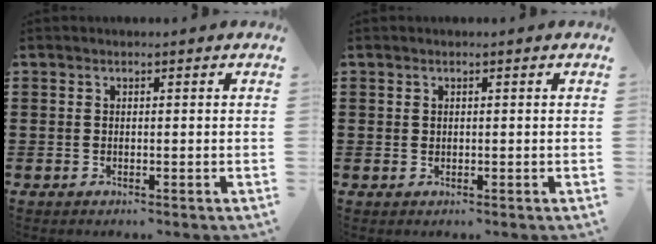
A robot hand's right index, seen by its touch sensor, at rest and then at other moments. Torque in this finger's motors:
{"motor_torque": [1.00, 1.14, 0.00, 0.00]}